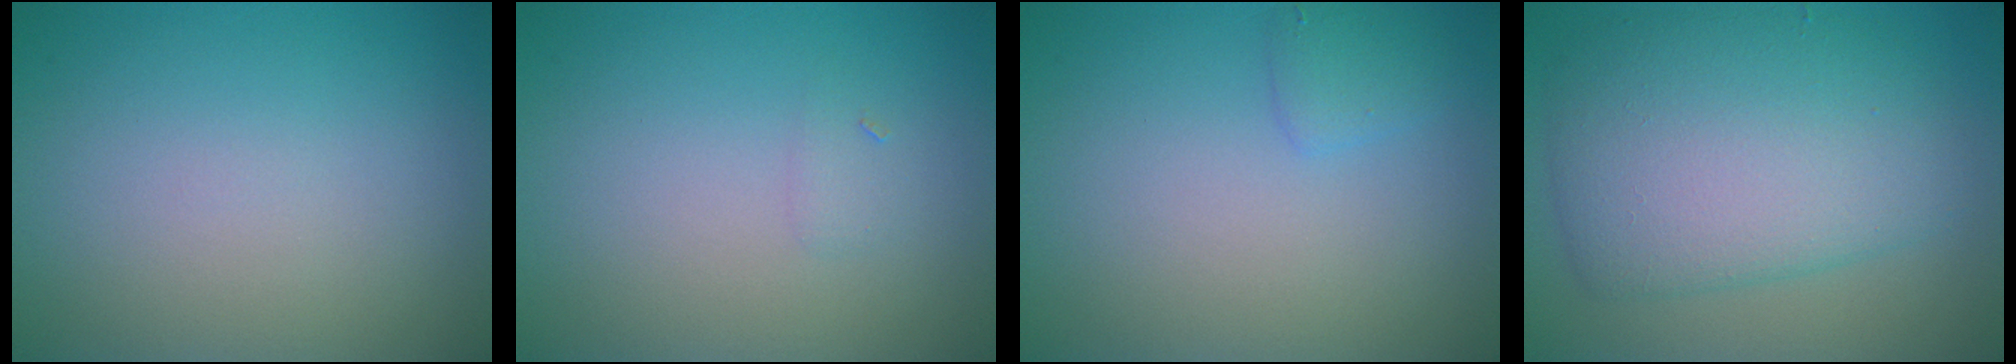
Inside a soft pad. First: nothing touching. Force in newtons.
{"total": 0.7, "press": 0.7, "slide": 0.0}
{"total": 1.2, "press": 1.2, "slide": 0.1}
{"total": 7.9, "press": 7.9, "slide": 0.2}